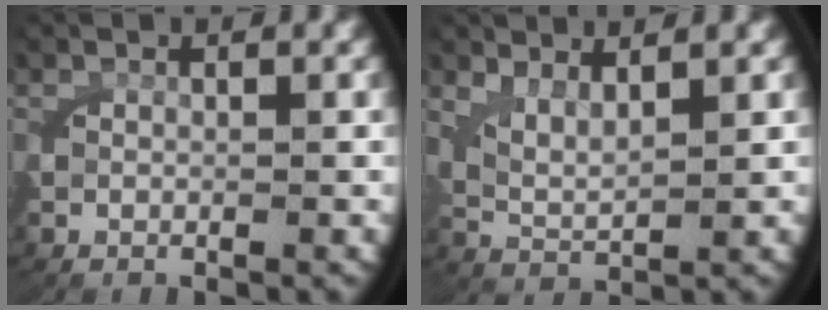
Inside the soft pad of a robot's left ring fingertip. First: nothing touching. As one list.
[{"total": 3.9, "force": [1.8, 2.4, 2.4], "torque": [-0.055, -0.008, 0.029]}]